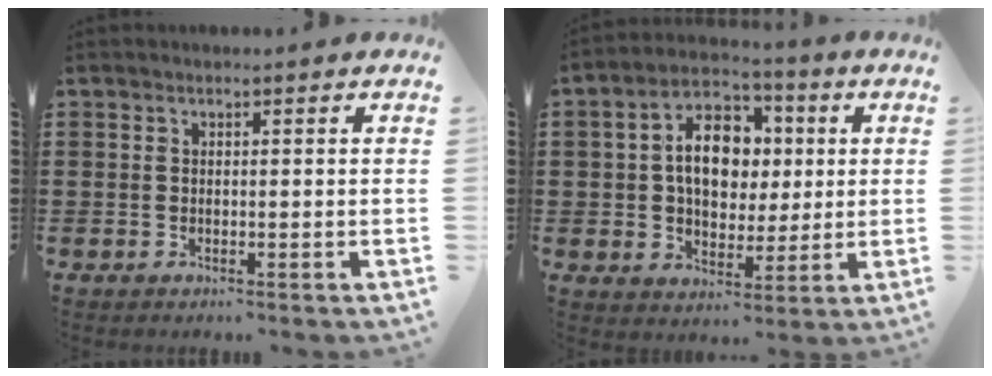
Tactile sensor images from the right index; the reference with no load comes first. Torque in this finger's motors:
{"motor_torque": [2.14, 0.00, 1.05, 0.08]}